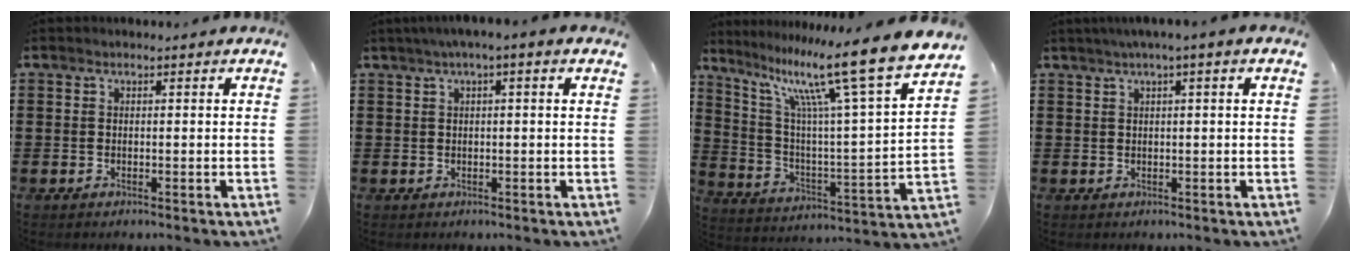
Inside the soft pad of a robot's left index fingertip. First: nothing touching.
{"total": 1.3, "force": [0.1, 0.4, 1.3], "torque": [-0.024, 0.003, -0.001]}
{"total": 14.8, "force": [10.9, 0.6, 10.1], "torque": [-0.202, -0.075, 0.167]}
{"total": 1.4, "force": [0.3, 0.1, 1.3], "torque": [-0.026, 0.000, 0.004]}